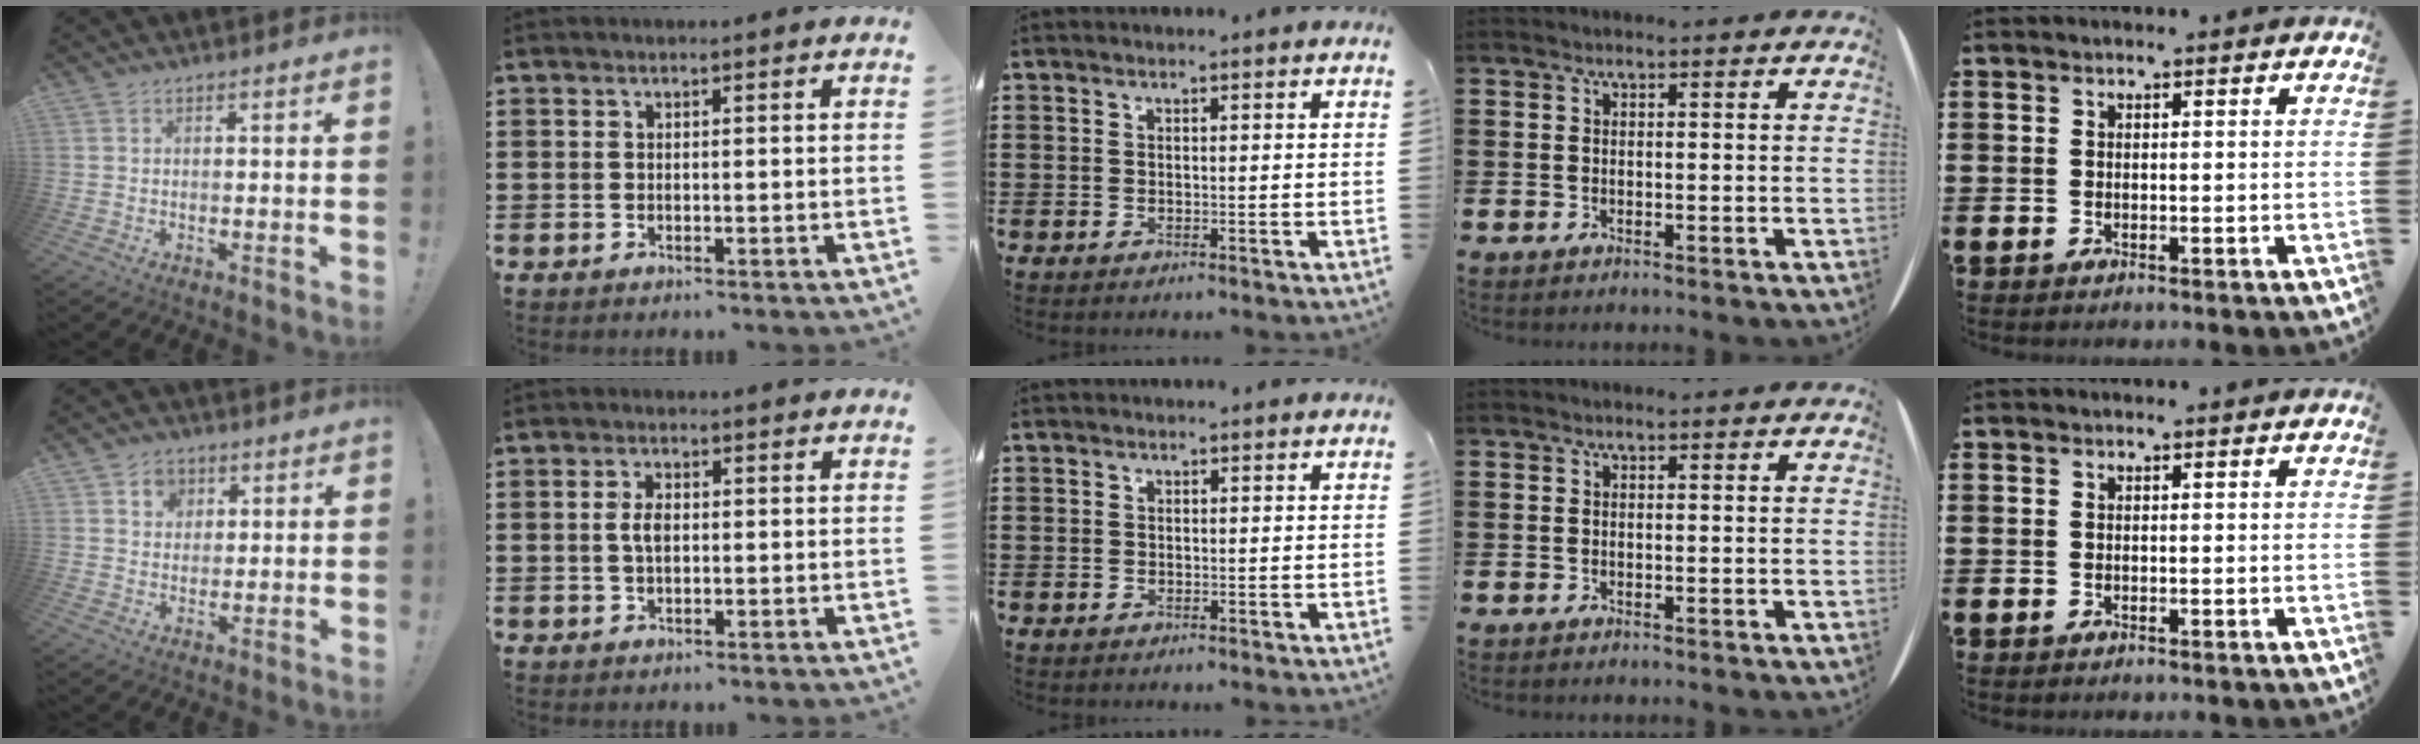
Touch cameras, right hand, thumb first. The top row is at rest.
{"thumb": {"total": 5.2, "force": [2.1, 4.6, 1.4], "torque": [-0.015, -0.007, 0.037]}, "index": {"total": 3.0, "force": [0.2, 1.4, 2.6], "torque": [-0.060, 0.004, -0.002]}, "middle": {"total": 0.7, "force": [-0.3, 0.6, 0.0], "torque": [0.001, 0.005, -0.008]}}